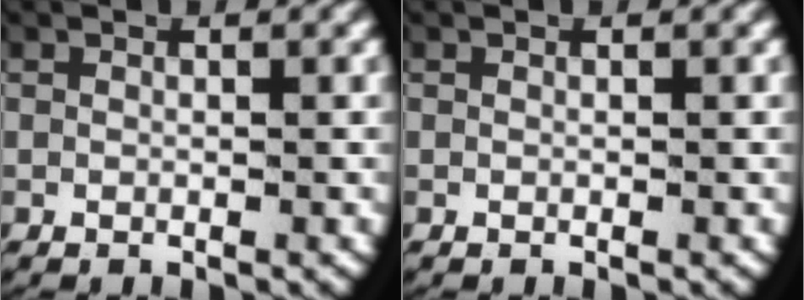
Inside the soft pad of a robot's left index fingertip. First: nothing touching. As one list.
[{"total": 0.0}]